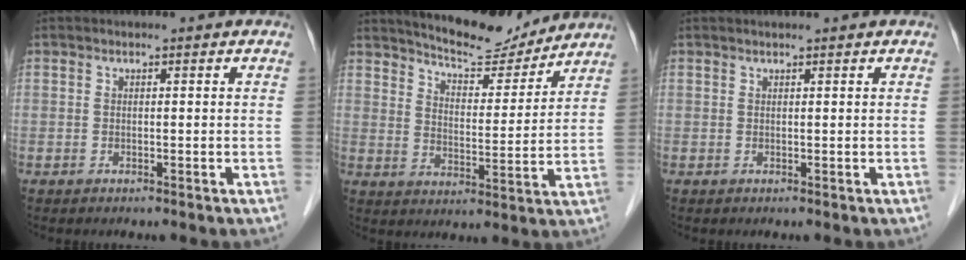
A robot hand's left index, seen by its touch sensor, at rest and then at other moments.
{"total": 10.9, "force": [10.2, 2.1, 3.1], "torque": [-0.049, -0.009, 0.156]}
{"total": 0.6, "force": [0.3, -0.2, 0.4], "torque": [-0.005, 0.005, 0.011]}